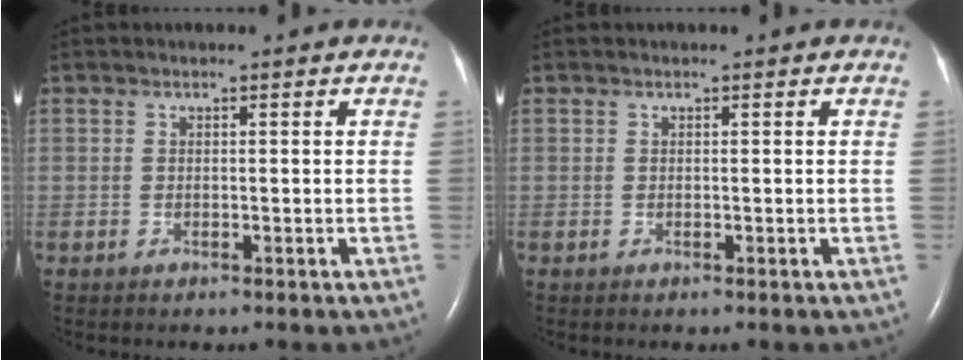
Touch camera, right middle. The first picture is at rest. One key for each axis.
{"total": 0.0}